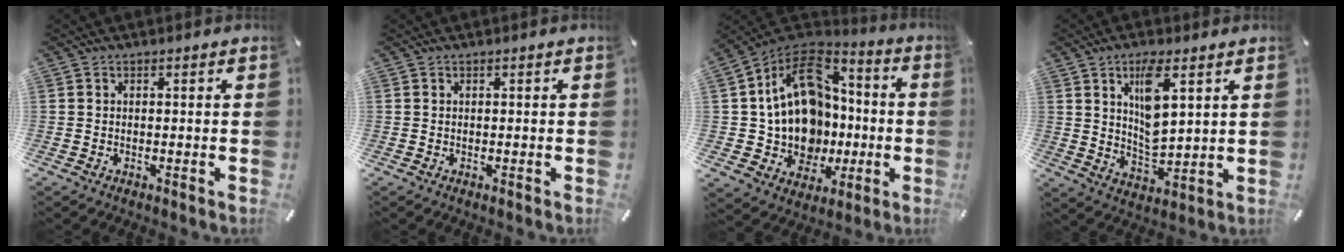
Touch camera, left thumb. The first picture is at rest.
{"total": 0.0}
{"total": 18.8, "force": [1.3, 16.0, 9.8], "torque": [-0.188, -0.009, 0.038]}
{"total": 10.2, "force": [4.8, 4.1, 8.0], "torque": [-0.148, -0.018, 0.081]}